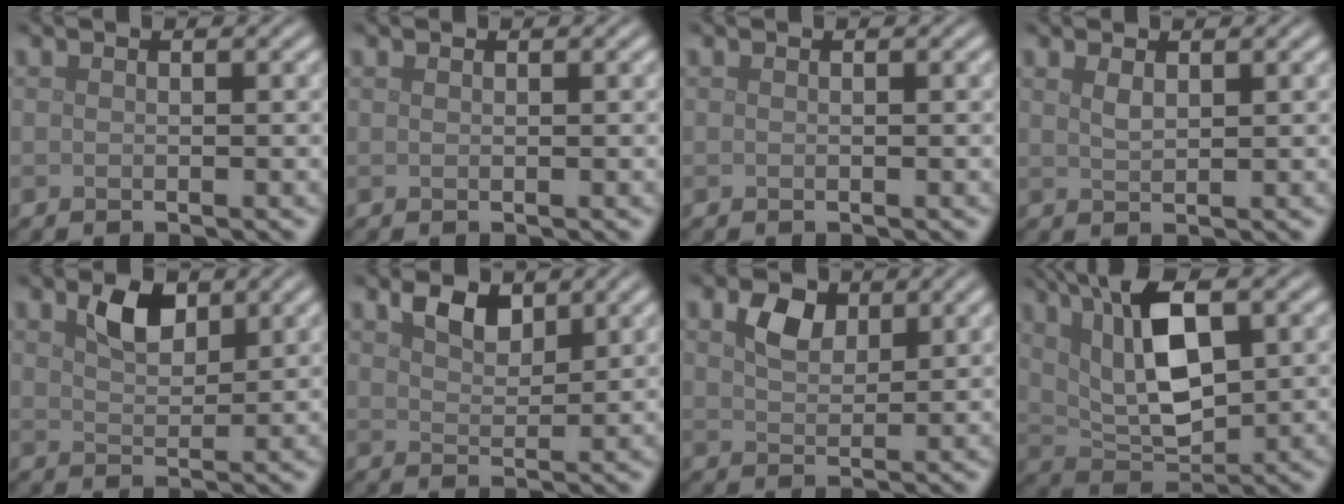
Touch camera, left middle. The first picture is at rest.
{"total": 0.0}
{"total": 0.0}
{"total": 1.2, "force": [0.7, 0.4, 0.8], "torque": [-0.020, 0.000, 0.017]}
{"total": 3.0, "force": [1.8, 1.6, 1.8], "torque": [-0.036, 0.002, 0.035]}
{"total": 2.9, "force": [2.0, 1.4, 1.5], "torque": [-0.036, 0.002, 0.037]}
{"total": 2.9, "force": [1.6, 1.8, 1.5], "torque": [-0.033, 0.003, 0.030]}
{"total": 8.8, "force": [3.2, 3.6, 7.3], "torque": [-0.147, 0.006, 0.060]}